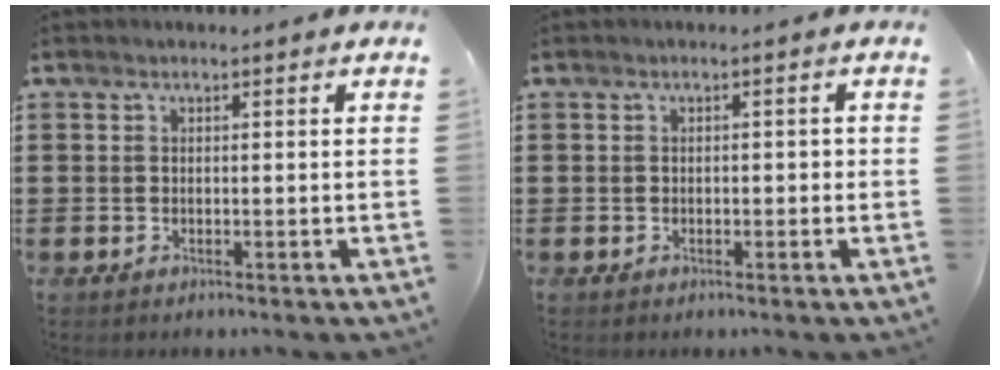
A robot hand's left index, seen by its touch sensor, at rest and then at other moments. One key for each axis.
{"total": 0.8, "fx": -0.3, "fy": 0.5, "fz": 0.6, "tx": -0.014, "ty": 0.002, "tz": -0.007}